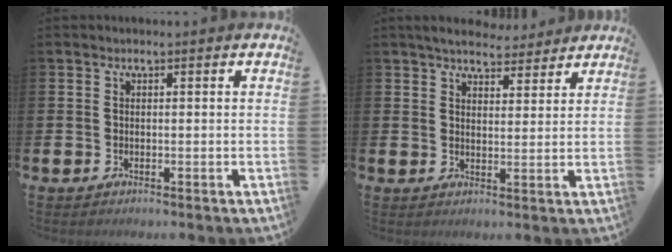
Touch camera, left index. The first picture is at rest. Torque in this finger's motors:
{"motor_torque": [1.04, -1.09, 0.14, 0.09]}